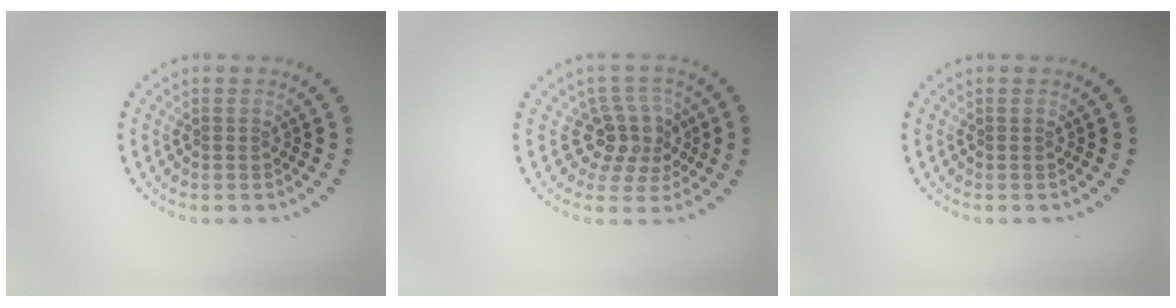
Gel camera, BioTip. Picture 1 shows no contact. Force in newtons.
{"total": 3.6, "press": 2.9, "slide": 2.1}
{"total": 0.0}